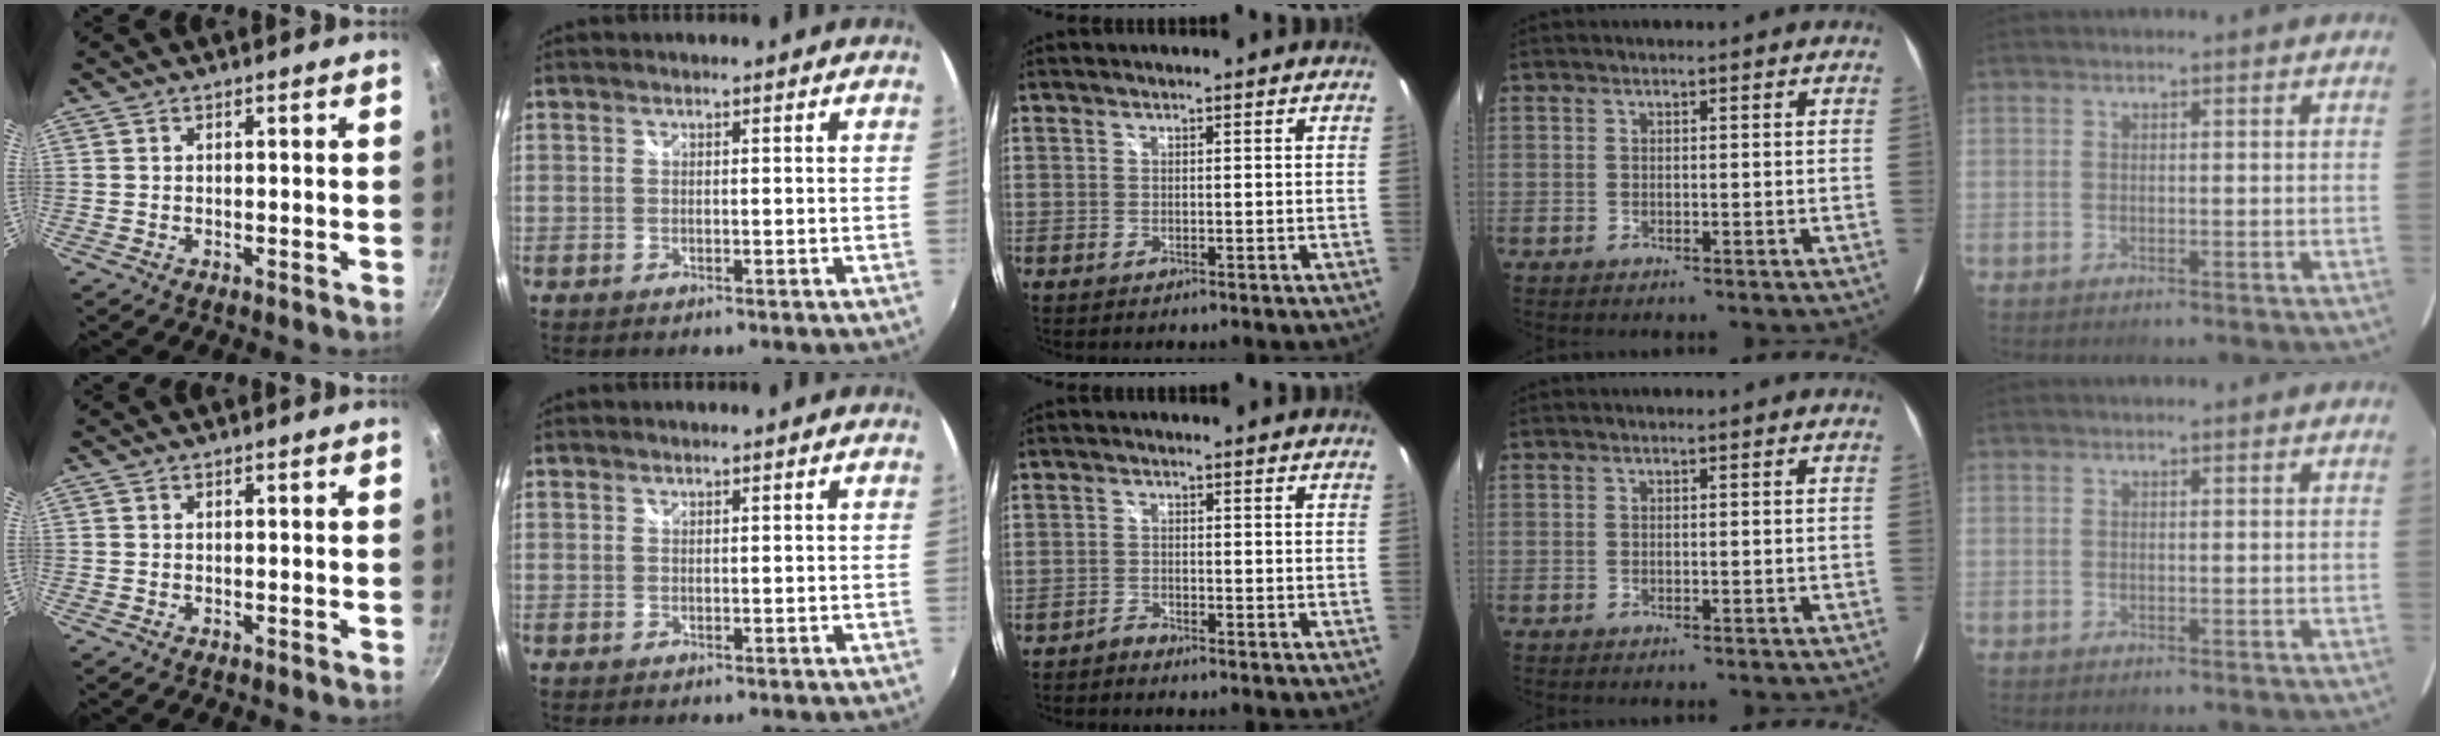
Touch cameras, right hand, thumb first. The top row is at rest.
{"middle": {"total": 1.5, "force": [-1.5, 0.2, -0.1], "torque": [-0.004, -0.001, -0.030]}}